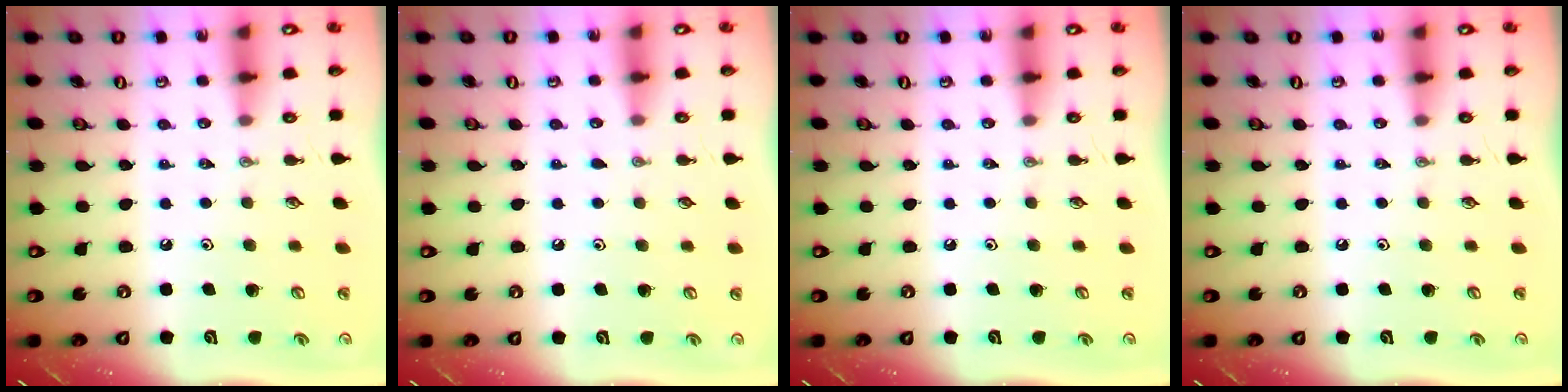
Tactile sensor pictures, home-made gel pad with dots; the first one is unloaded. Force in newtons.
{"total": 2.8, "press": 2.8, "slide": 0.3}
{"total": 0.0}
{"total": 0.0}